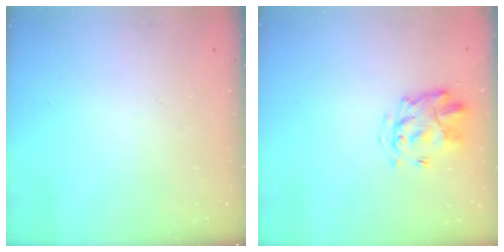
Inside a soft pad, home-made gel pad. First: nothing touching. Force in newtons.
{"total": 3.8, "press": 3.4, "slide": 1.7}